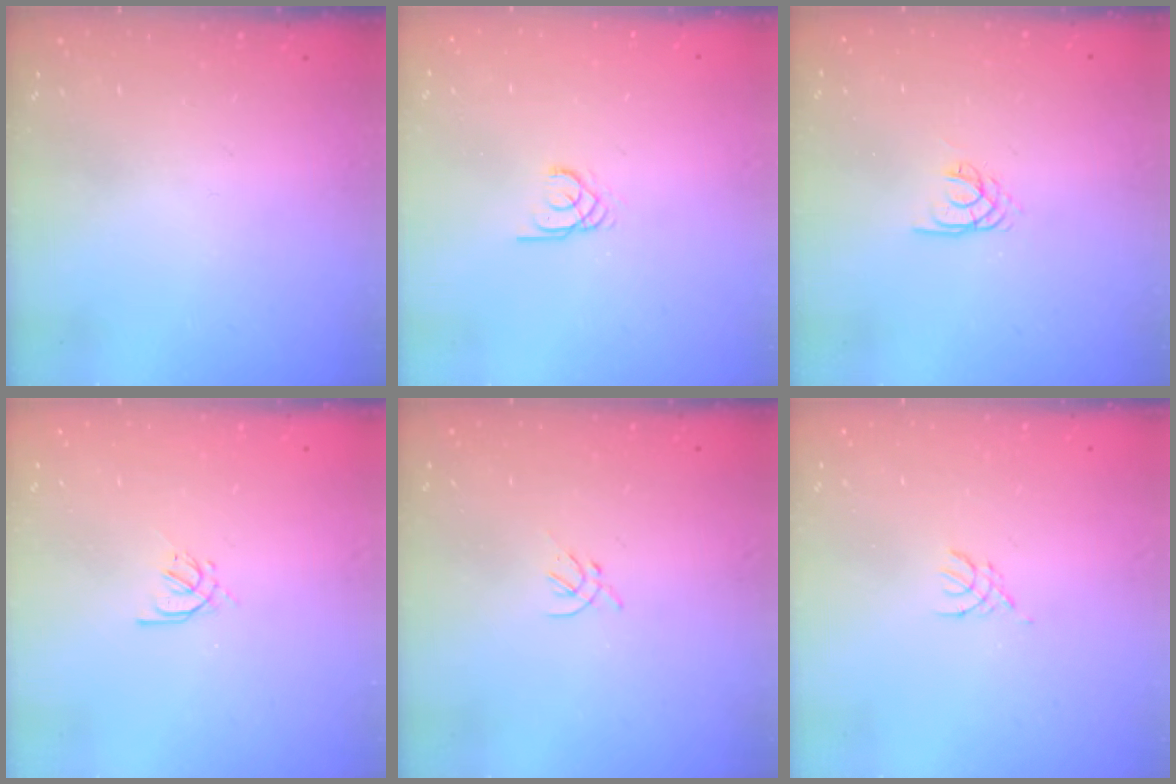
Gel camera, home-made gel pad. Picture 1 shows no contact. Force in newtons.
{"total": 1.9, "press": 1.9, "slide": 0.1}
{"total": 2.2, "press": 2.2, "slide": 0.3}
{"total": 2.9, "press": 2.8, "slide": 0.8}
{"total": 1.2, "press": 1.1, "slide": 0.5}
{"total": 1.8, "press": 1.7, "slide": 0.4}